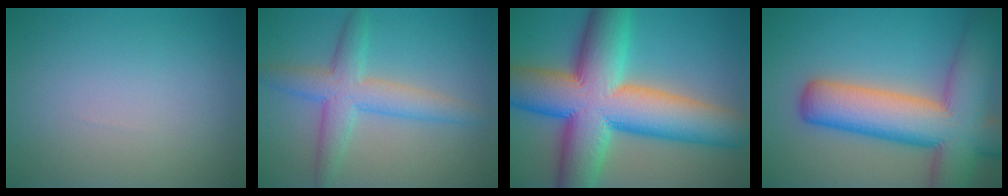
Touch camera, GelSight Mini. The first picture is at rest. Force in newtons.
{"total": 4.7, "press": 4.7, "slide": 0.1}
{"total": 15.9, "press": 15.9, "slide": 0.6}
{"total": 12.9, "press": 12.9, "slide": 0.8}